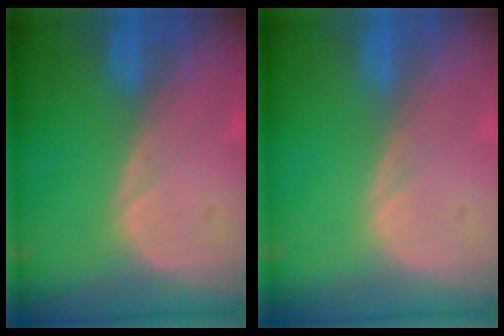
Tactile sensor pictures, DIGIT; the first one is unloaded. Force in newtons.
{"total": 0.0}